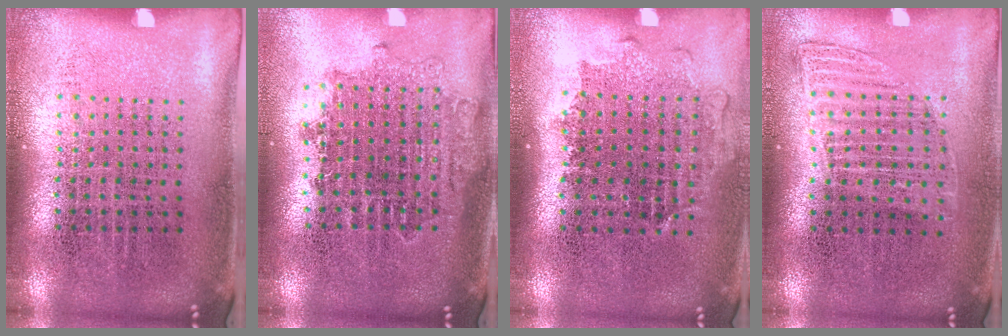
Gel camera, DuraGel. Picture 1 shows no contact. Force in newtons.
{"total": 1.6, "press": 1.3, "slide": 0.8}
{"total": 1.1, "press": 1.0, "slide": 0.5}
{"total": 1.1, "press": 1.0, "slide": 0.5}